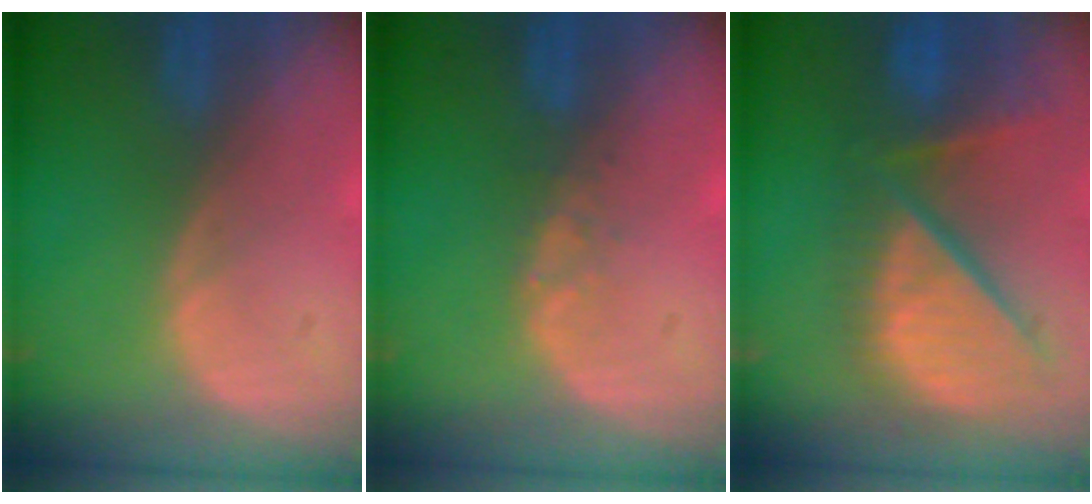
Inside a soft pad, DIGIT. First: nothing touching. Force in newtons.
{"total": 1.4, "press": 1.4, "slide": 0.2}
{"total": 12.5, "press": 10.7, "slide": 6.5}